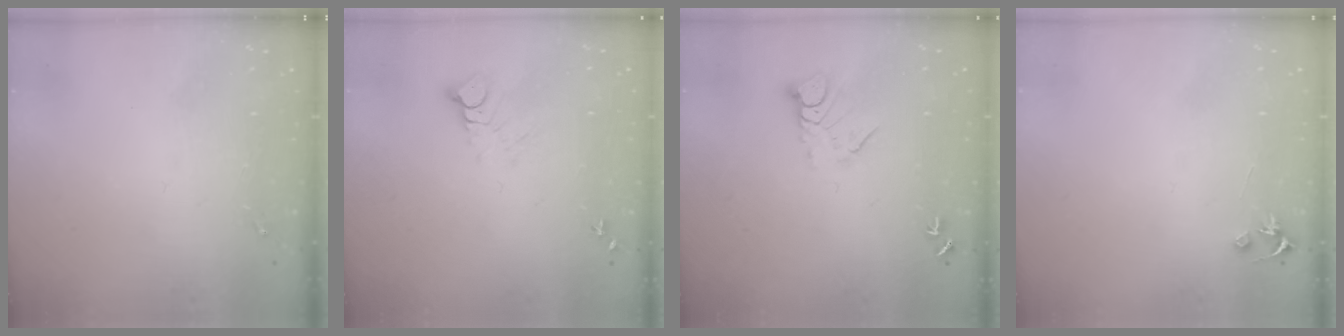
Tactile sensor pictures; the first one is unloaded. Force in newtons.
{"total": 5.0, "press": 5.0, "slide": 0.2}
{"total": 5.9, "press": 5.9, "slide": 0.5}
{"total": 3.2, "press": 3.2, "slide": 0.3}